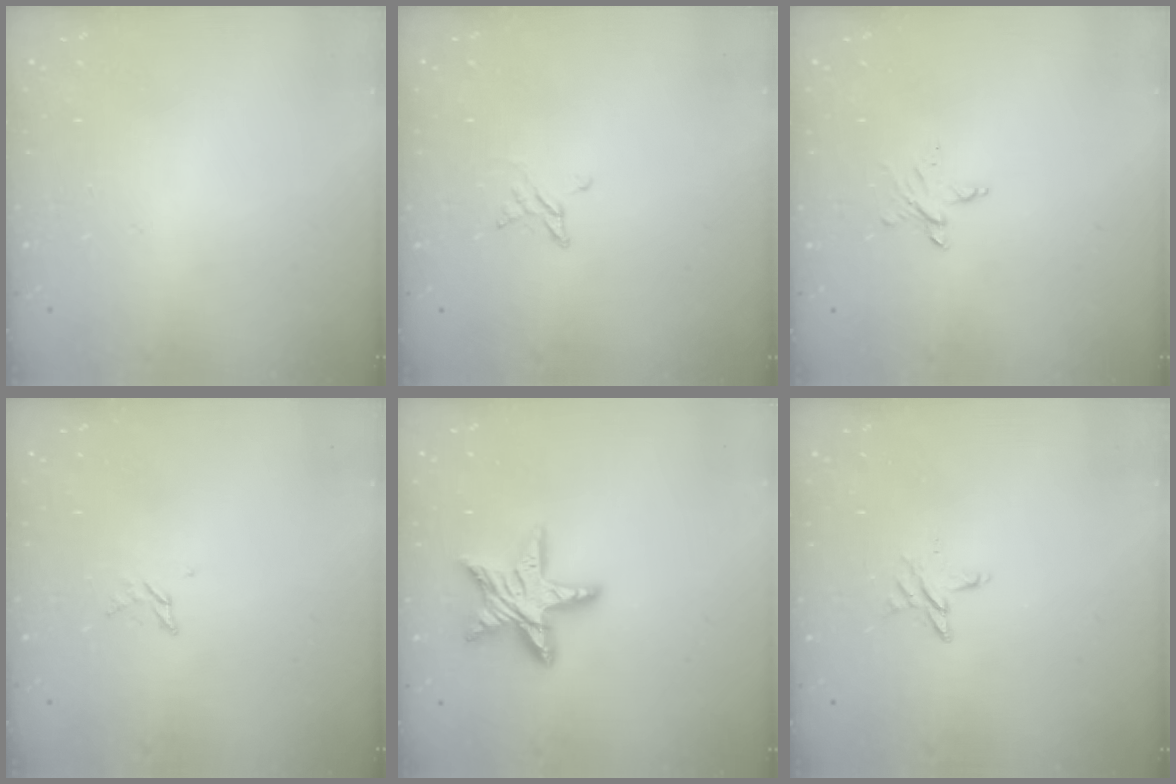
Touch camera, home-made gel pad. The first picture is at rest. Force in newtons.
{"total": 3.0, "press": 3.0, "slide": 0.3}
{"total": 4.0, "press": 4.0, "slide": 0.4}
{"total": 3.1, "press": 3.1, "slide": 0.4}
{"total": 15.0, "press": 14.9, "slide": 1.3}
{"total": 4.7, "press": 4.7, "slide": 0.5}